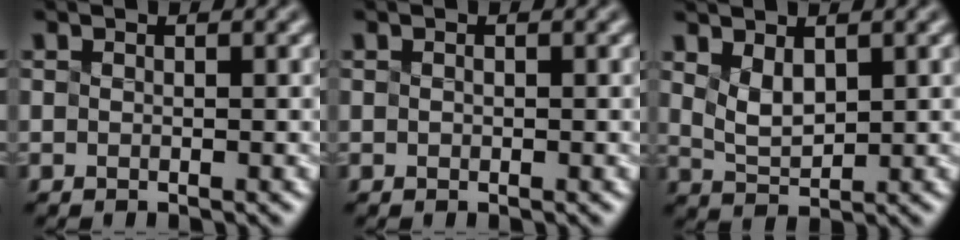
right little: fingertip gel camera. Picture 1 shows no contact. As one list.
[{"total": 0.0}, {"total": 1.4, "force": [1.0, 0.4, 1.0], "torque": [-0.040, -0.001, 0.048]}]